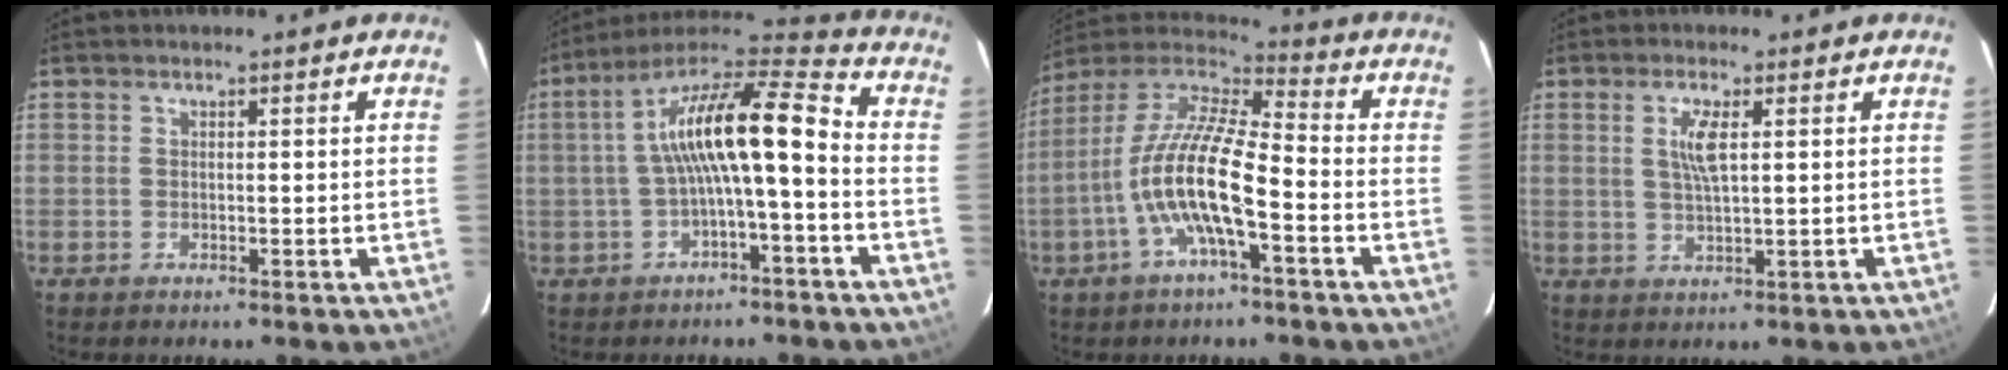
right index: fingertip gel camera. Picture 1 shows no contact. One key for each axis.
{"total": 14.6, "fx": -1.4, "fy": 3.0, "fz": 14.2, "tx": -0.259, "ty": 0.030, "tz": -0.027}
{"total": 14.6, "fx": -4.8, "fy": 3.1, "fz": 13.5, "tx": -0.257, "ty": -0.004, "tz": -0.097}
{"total": 4.3, "fx": 1.2, "fy": 0.9, "fz": 4.0, "tx": -0.078, "ty": -0.001, "tz": 0.024}